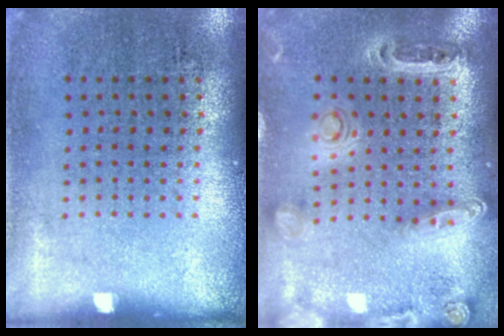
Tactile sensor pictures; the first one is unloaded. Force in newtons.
{"total": 1.4, "press": 1.3, "slide": 0.3}